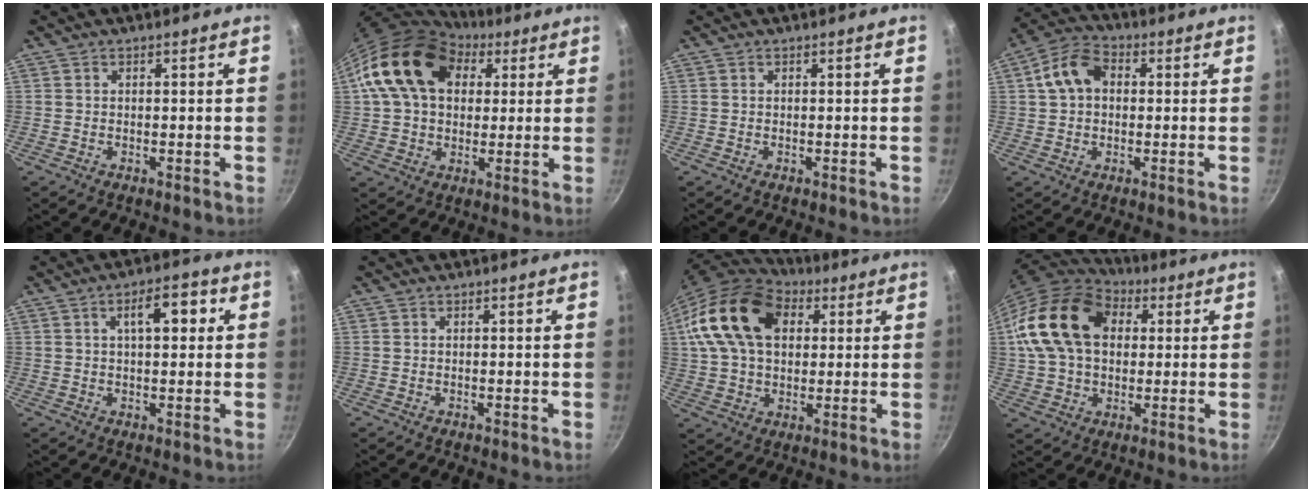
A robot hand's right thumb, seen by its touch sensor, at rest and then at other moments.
{"total": 18.1, "force": [6.0, 13.0, 11.1], "torque": [-0.173, 0.014, 0.093]}
{"total": 0.0}
{"total": 8.7, "force": [1.5, 6.4, 5.7], "torque": [-0.084, 0.022, 0.012]}
{"total": 7.0, "force": [1.9, 3.2, 5.9], "torque": [-0.066, 0.012, 0.023]}
{"total": 0.0}
{"total": 19.5, "force": [5.9, 13.3, 13.1], "torque": [-0.223, 0.009, 0.096]}
{"total": 19.2, "force": [4.2, 13.8, 12.6], "torque": [-0.212, 0.020, 0.065]}